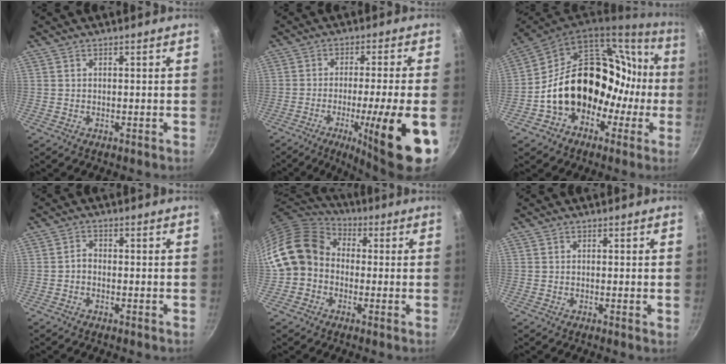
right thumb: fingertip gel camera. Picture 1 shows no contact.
{"total": 16.3, "force": [-5.7, 1.4, 15.2], "torque": [-0.217, 0.006, -0.081]}
{"total": 24.4, "force": [-3.5, 18.8, 15.1], "torque": [-0.195, 0.092, -0.039]}
{"total": 1.6, "force": [-0.7, 1.0, 1.0], "torque": [-0.019, 0.011, -0.019]}
{"total": 12.7, "force": [-0.7, 10.7, 6.7], "torque": [-0.101, 0.036, -0.033]}
{"total": 0.9, "force": [0.0, 0.0, 0.9], "torque": [-0.011, -0.003, -0.004]}